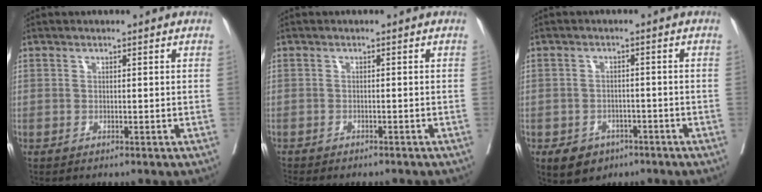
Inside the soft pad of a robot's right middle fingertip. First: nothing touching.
{"total": 5.8, "force": [-5.3, 1.2, 2.2], "torque": [-0.025, -0.002, -0.073]}
{"total": 5.3, "force": [-3.1, 3.9, 1.8], "torque": [-0.026, 0.003, -0.040]}